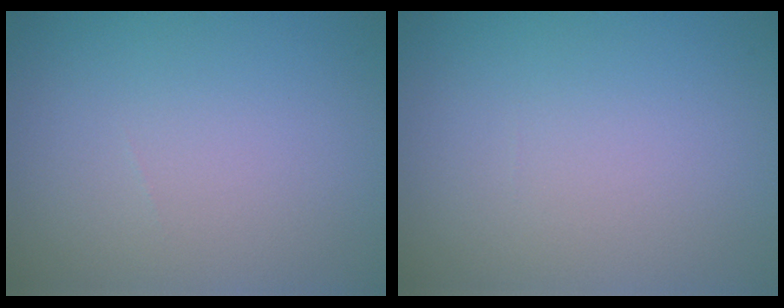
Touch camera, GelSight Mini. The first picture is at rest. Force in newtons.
{"total": 0.0}